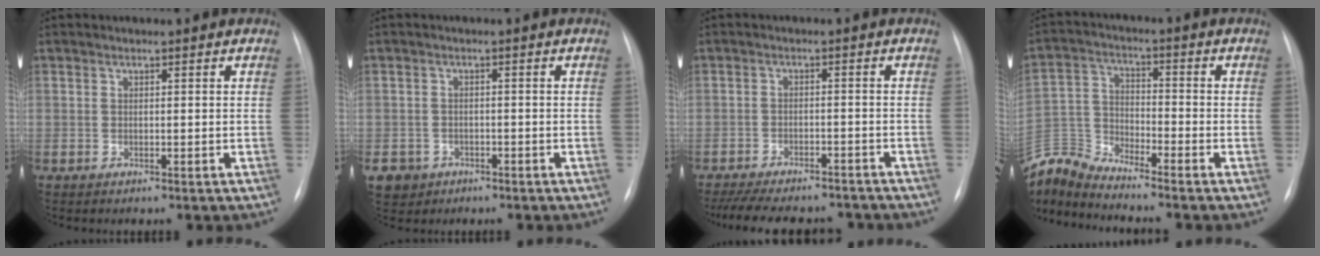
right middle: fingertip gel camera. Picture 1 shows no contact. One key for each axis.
{"total": 4.6, "fx": -2.5, "fy": 3.9, "fz": 0.5, "tx": -0.012, "ty": 0.006, "tz": -0.037}
{"total": 15.5, "fx": -13.6, "fy": 4.4, "fz": 5.8, "tx": -0.129, "ty": -0.004, "tz": -0.184}
{"total": 9.5, "fx": -9.5, "fy": -0.8, "fz": 0.5, "tx": -0.028, "ty": 0.013, "tz": -0.192}